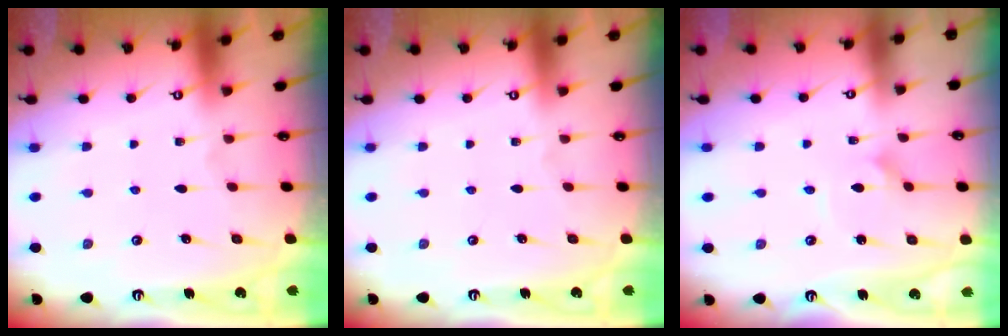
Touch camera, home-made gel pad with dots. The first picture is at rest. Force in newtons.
{"total": 0.0}
{"total": 1.8, "press": 1.8, "slide": 0.0}